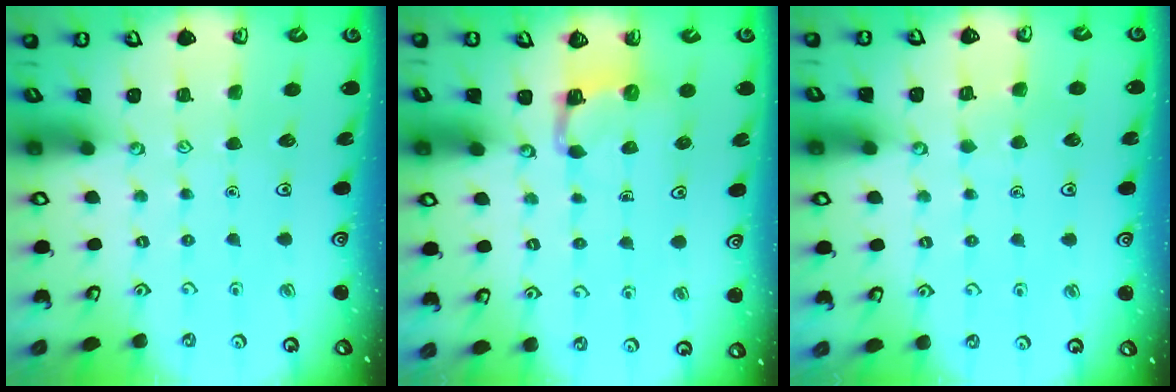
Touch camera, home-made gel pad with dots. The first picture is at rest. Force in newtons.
{"total": 3.4, "press": 3.4, "slide": 0.6}
{"total": 3.4, "press": 3.4, "slide": 0.3}